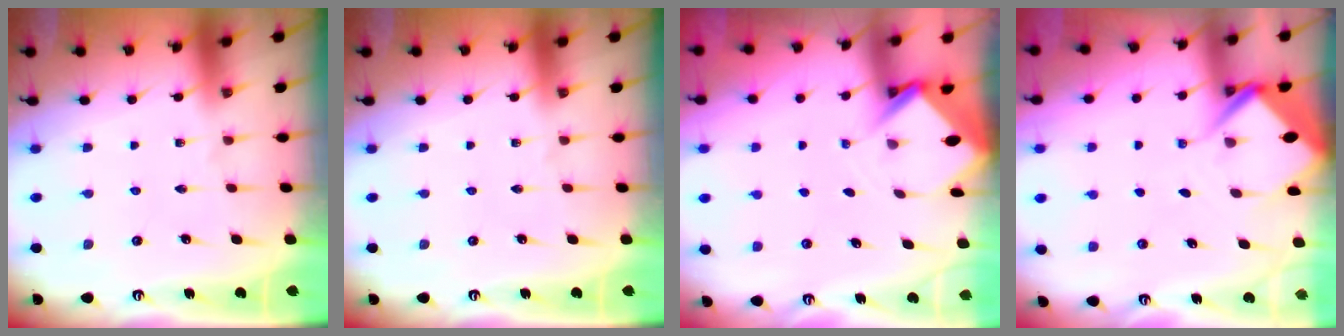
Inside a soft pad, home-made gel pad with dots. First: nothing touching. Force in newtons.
{"total": 0.0}
{"total": 2.9, "press": 2.9, "slide": 0.2}
{"total": 6.5, "press": 6.5, "slide": 0.6}